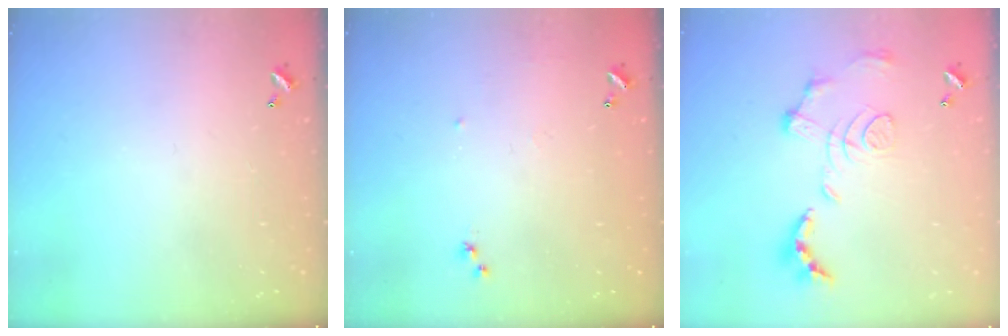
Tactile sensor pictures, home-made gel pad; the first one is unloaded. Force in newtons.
{"total": 5.7, "press": 5.6, "slide": 0.8}
{"total": 1.6, "press": 0.9, "slide": 1.3}